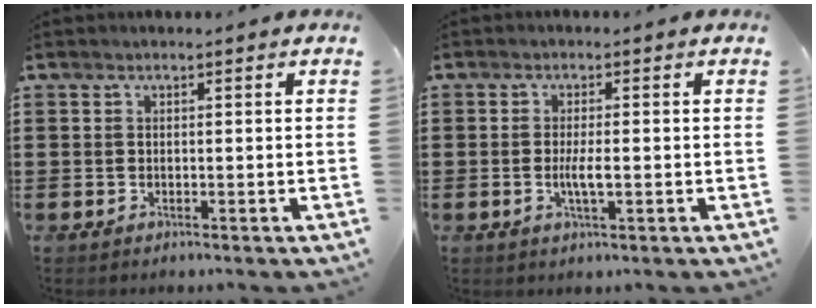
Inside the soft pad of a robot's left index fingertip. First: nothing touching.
{"total": 3.3, "force": [-0.6, 0.6, 3.2], "torque": [-0.062, -0.006, -0.012]}